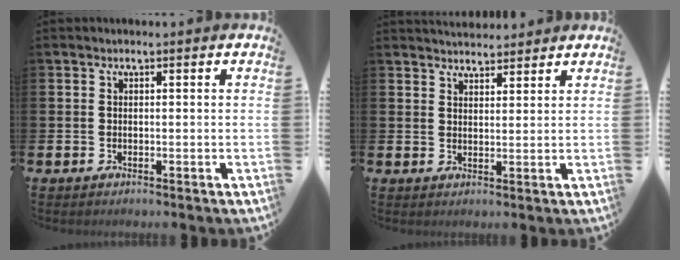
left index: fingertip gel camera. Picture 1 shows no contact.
{"total": 3.6, "force": [3.5, 0.8, -0.1], "torque": [0.003, -0.018, 0.064]}